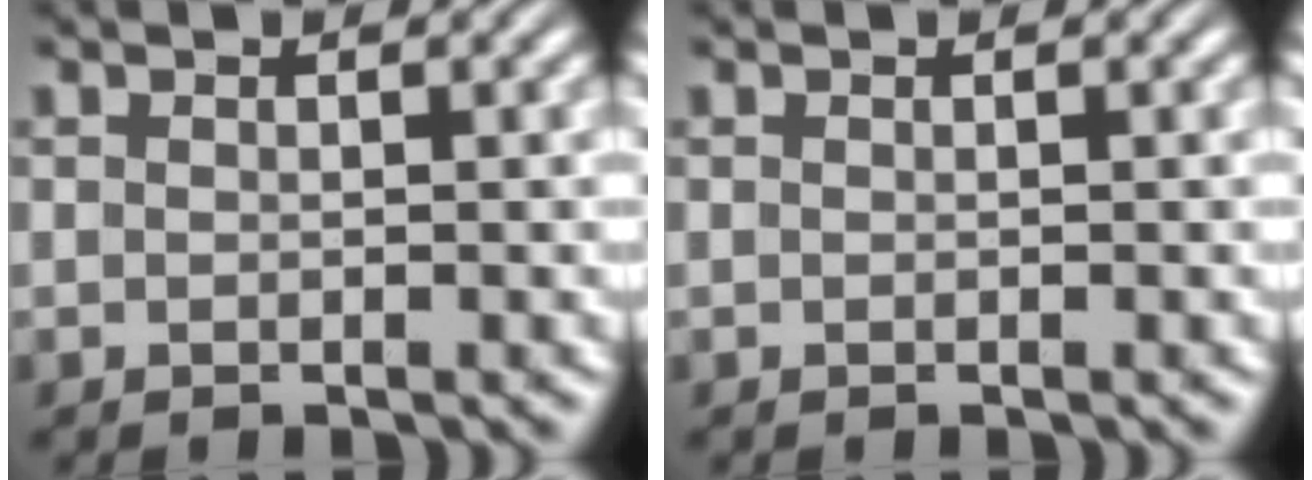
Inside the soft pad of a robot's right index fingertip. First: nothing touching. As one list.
[{"total": 0.0}]